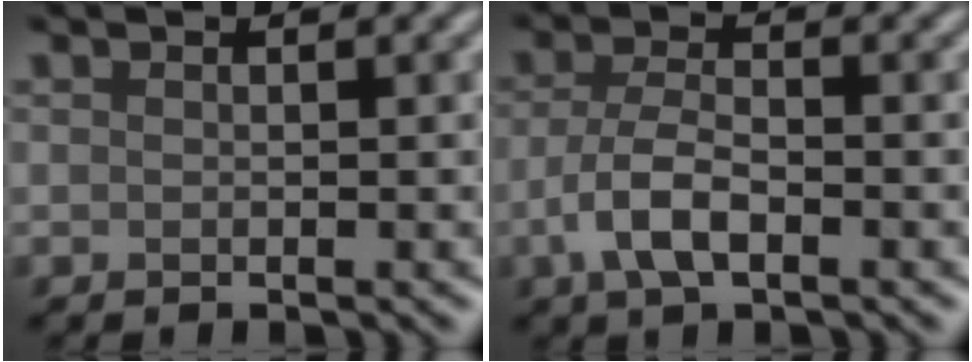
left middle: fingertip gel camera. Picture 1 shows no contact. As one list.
[{"total": 4.0, "force": [-1.6, 1.8, 3.2], "torque": [-0.067, 0.002, -0.036]}]